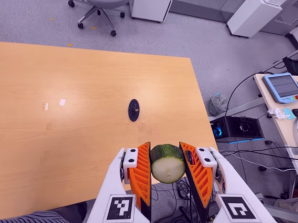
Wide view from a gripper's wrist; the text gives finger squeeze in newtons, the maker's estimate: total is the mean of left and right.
{"total": 10.8, "left": 9.9, "right": 11.8}